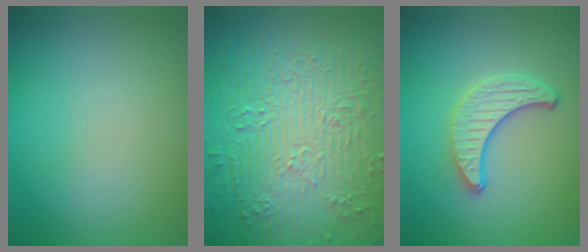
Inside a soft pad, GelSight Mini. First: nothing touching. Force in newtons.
{"total": 12.0, "press": 7.9, "slide": 9.0}
{"total": 3.6, "press": 3.1, "slide": 1.8}